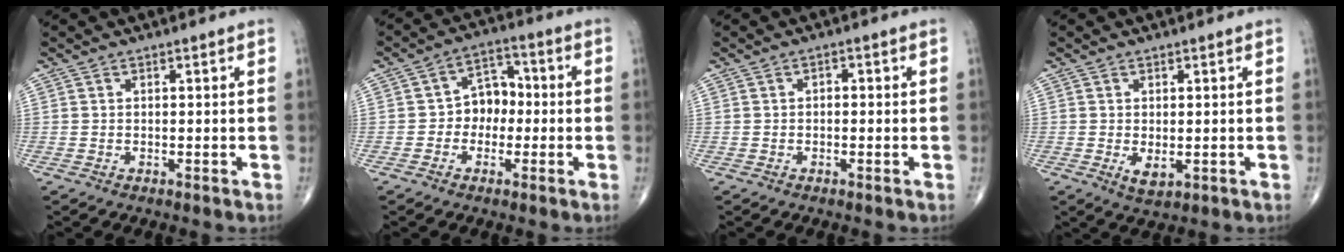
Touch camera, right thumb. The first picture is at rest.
{"total": 6.8, "force": [-0.9, 5.3, 4.1], "torque": [-0.028, 0.030, -0.029]}
{"total": 1.0, "force": [-0.1, 0.7, 0.7], "torque": [0.000, 0.004, -0.007]}
{"total": 2.7, "force": [-0.3, 1.4, 2.3], "torque": [-0.033, -0.007, 0.002]}